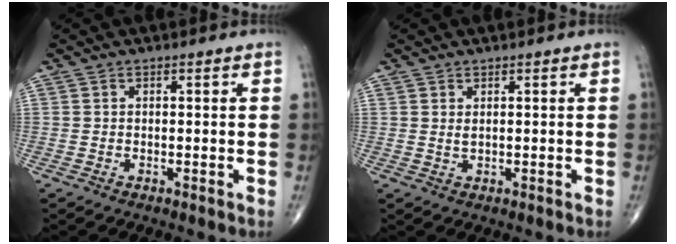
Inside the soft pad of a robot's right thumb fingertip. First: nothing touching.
{"total": 1.1, "force": [0.5, 0.4, 0.8], "torque": [-0.018, -0.001, 0.014]}